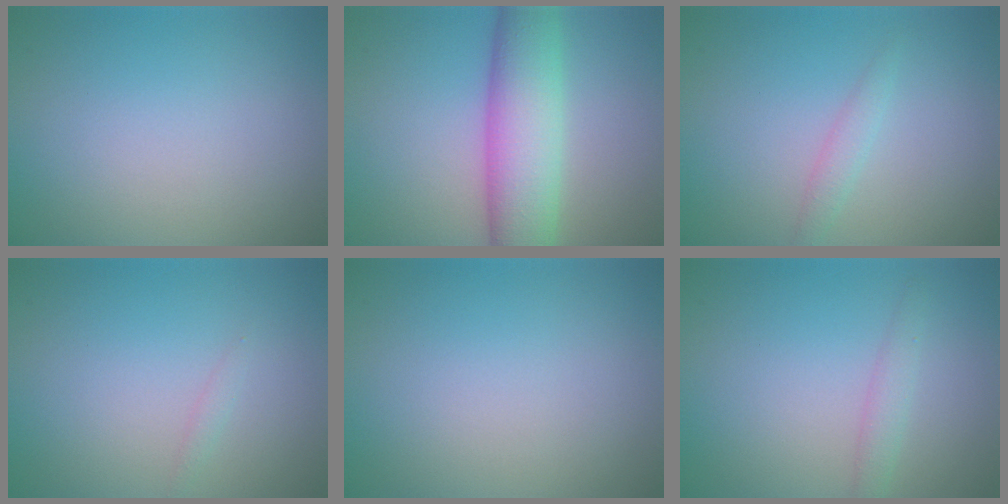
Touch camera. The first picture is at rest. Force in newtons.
{"total": 7.6, "press": 7.6, "slide": 0.5}
{"total": 1.2, "press": 1.2, "slide": 0.1}
{"total": 0.5, "press": 0.5, "slide": 0.0}
{"total": 0.0}
{"total": 1.4, "press": 1.4, "slide": 0.0}